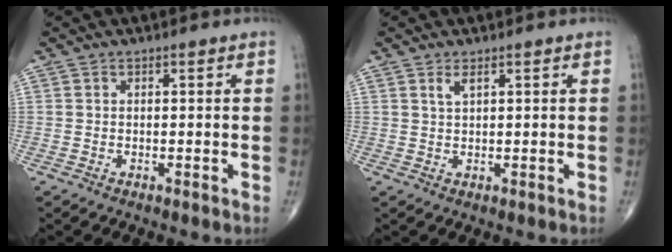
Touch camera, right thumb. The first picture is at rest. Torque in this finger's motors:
{"motor_torque": [-0.11, -0.02, 0.32, 0.17, 0.01]}